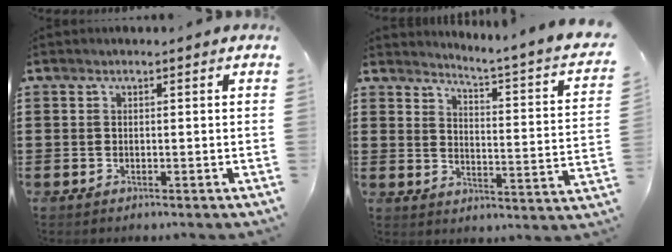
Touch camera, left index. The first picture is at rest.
{"total": 3.0, "force": [2.3, -1.0, 1.6], "torque": [-0.049, -0.037, 0.025]}